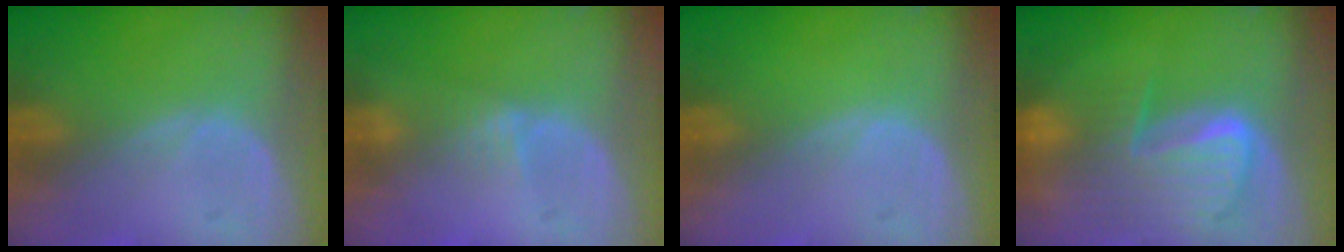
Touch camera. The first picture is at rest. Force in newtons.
{"total": 1.8, "press": 1.5, "slide": 1.0}
{"total": 0.0}
{"total": 10.1, "press": 8.7, "slide": 5.2}